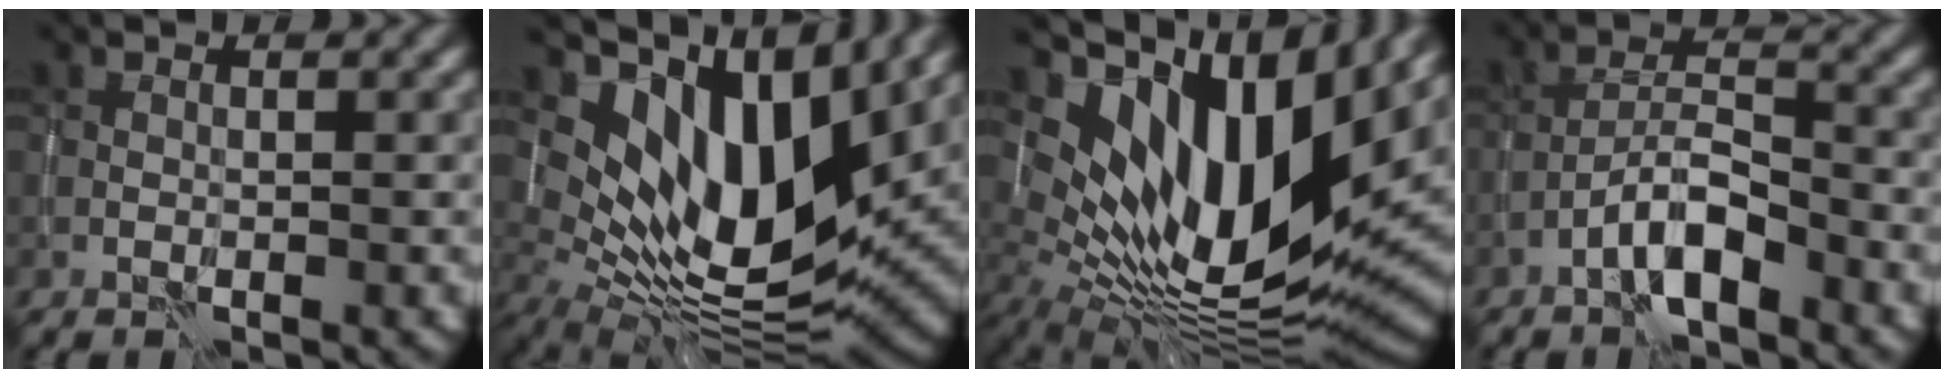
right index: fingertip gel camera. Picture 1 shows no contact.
{"total": 13.1, "force": [5.9, 6.2, 9.9], "torque": [-0.185, -0.002, 0.115]}
{"total": 14.7, "force": [6.4, 6.5, 11.5], "torque": [-0.214, 0.004, 0.114]}
{"total": 4.0, "force": [-2.5, 1.0, 2.9], "torque": [-0.049, 0.016, -0.054]}